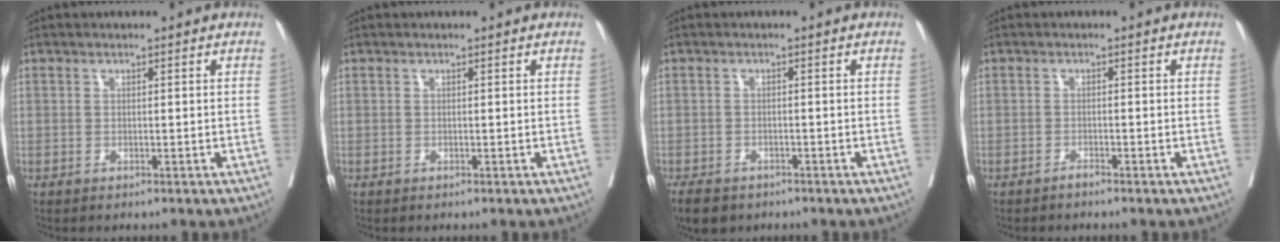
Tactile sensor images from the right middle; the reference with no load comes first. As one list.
[{"total": 0.0}, {"total": 5.7, "force": [-4.3, 3.0, 2.2], "torque": [-0.036, -0.005, -0.064]}, {"total": 0.8, "force": [-0.7, -0.1, 0.2], "torque": [-0.010, -0.003, -0.013]}]